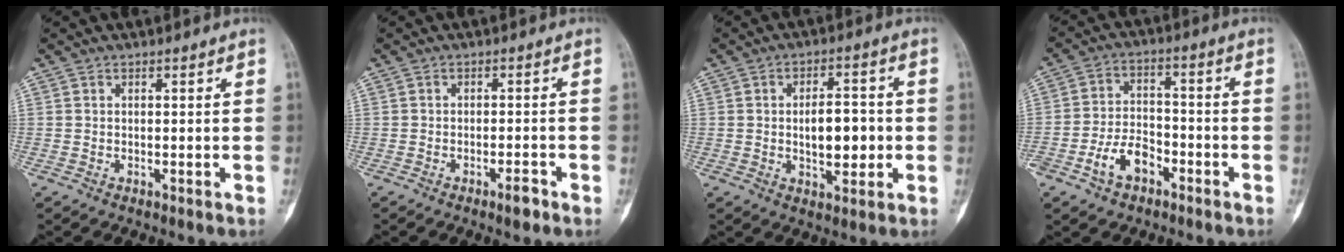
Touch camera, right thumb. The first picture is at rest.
{"total": 2.6, "force": [-1.7, 0.8, 1.8], "torque": [-0.028, 0.009, -0.026]}
{"total": 8.5, "force": [-0.5, 4.3, 7.3], "torque": [-0.089, 0.006, -0.005]}
{"total": 8.2, "force": [-4.2, 5.2, 4.8], "torque": [-0.075, 0.034, -0.074]}